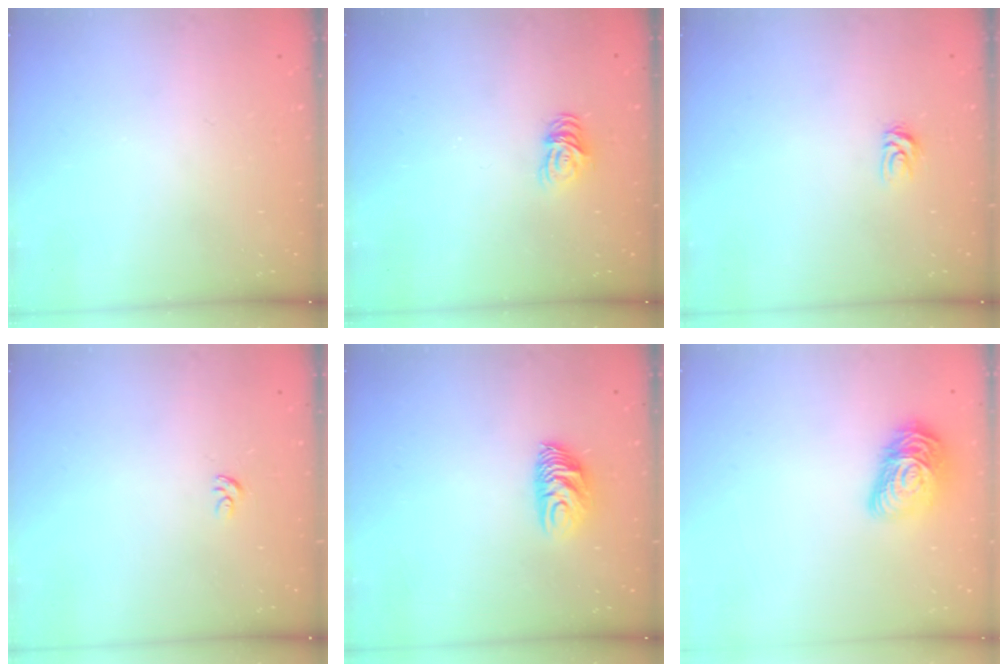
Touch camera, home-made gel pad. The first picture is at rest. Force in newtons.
{"total": 6.2, "press": 6.2, "slide": 0.7}
{"total": 4.0, "press": 4.0, "slide": 0.2}
{"total": 2.4, "press": 2.4, "slide": 0.1}
{"total": 7.5, "press": 7.4, "slide": 0.8}
{"total": 14.0, "press": 14.0, "slide": 0.4}